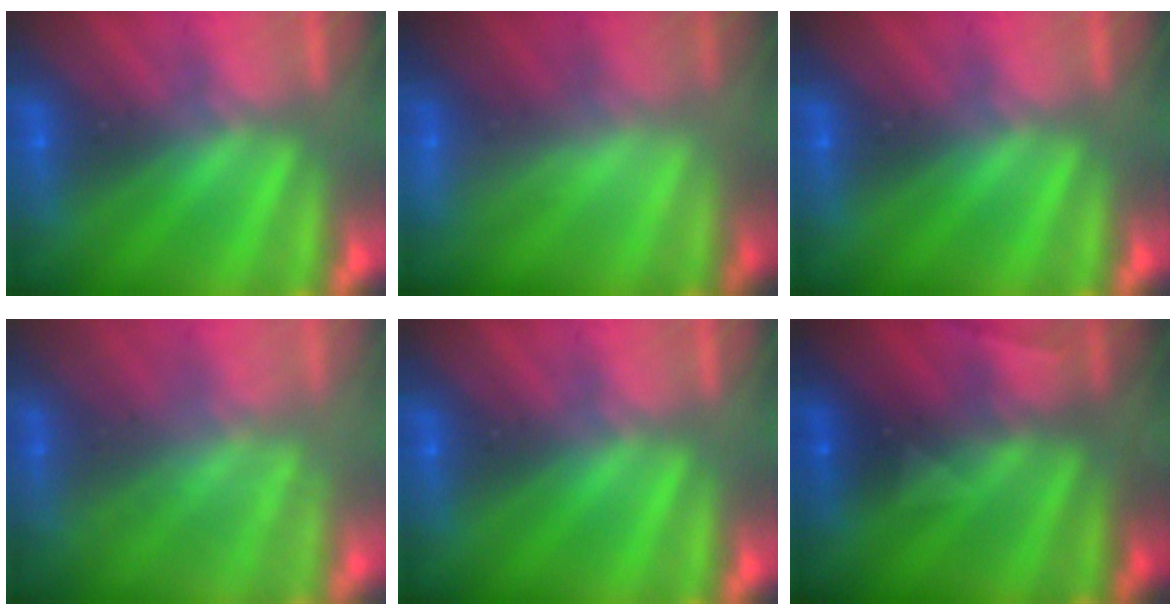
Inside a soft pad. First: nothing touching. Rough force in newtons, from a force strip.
{"total": 2.2}
{"total": 0.0}
{"total": 1.8}
{"total": 0.0}
{"total": 2.9}